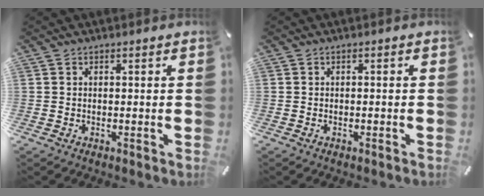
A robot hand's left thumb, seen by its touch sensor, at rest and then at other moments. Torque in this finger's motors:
{"motor_torque": [0.08, -0.30, -0.18, 0.08, -0.13]}